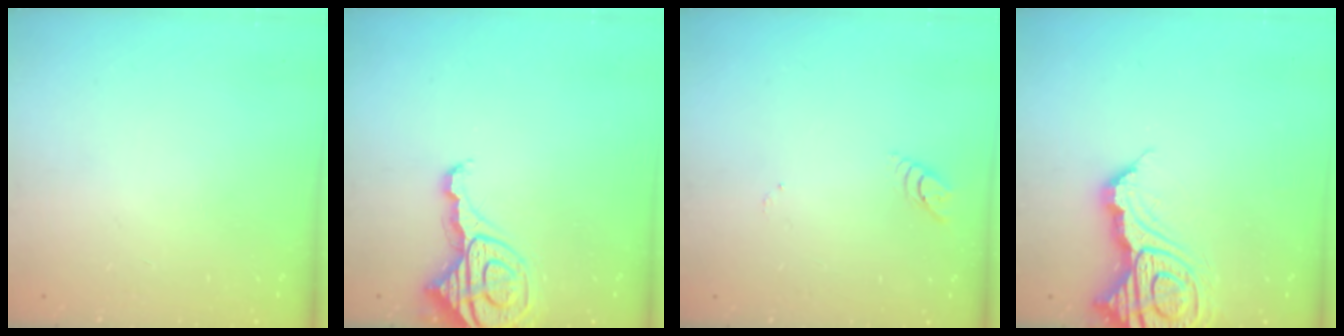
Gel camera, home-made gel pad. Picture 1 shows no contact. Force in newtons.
{"total": 12.5, "press": 12.4, "slide": 1.4}
{"total": 3.1, "press": 3.1, "slide": 0.3}
{"total": 17.8, "press": 17.7, "slide": 2.2}